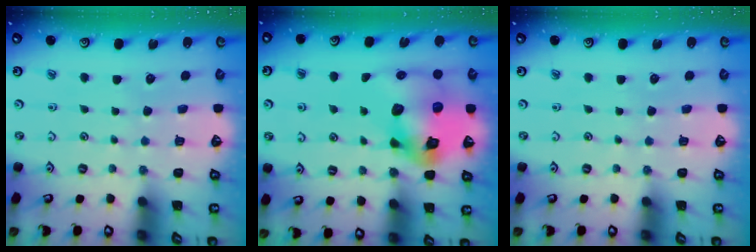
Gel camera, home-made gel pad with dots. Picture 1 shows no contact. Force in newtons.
{"total": 17.8, "press": 17.6, "slide": 2.6}
{"total": 0.0}